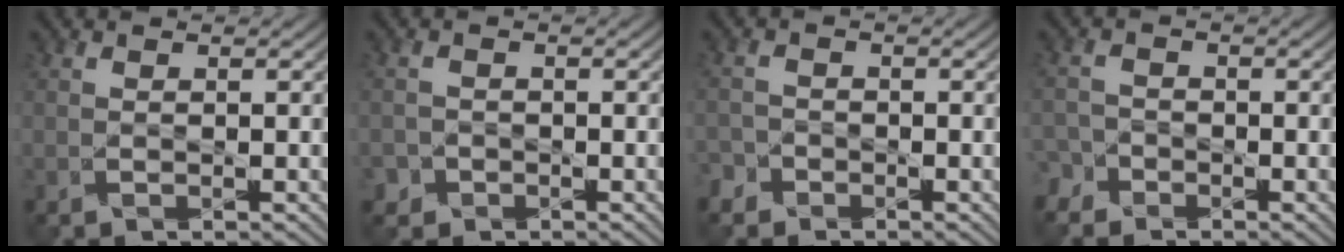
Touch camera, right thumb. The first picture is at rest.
{"total": 1.6, "force": [-1.1, 1.2, 0.2], "torque": [-0.001, -0.001, -0.024]}
{"total": 2.0, "force": [-1.5, 1.2, 0.3], "torque": [-0.006, 0.001, -0.041]}
{"total": 2.4, "force": [-2.0, 1.3, 0.5], "torque": [-0.012, -0.002, -0.051]}